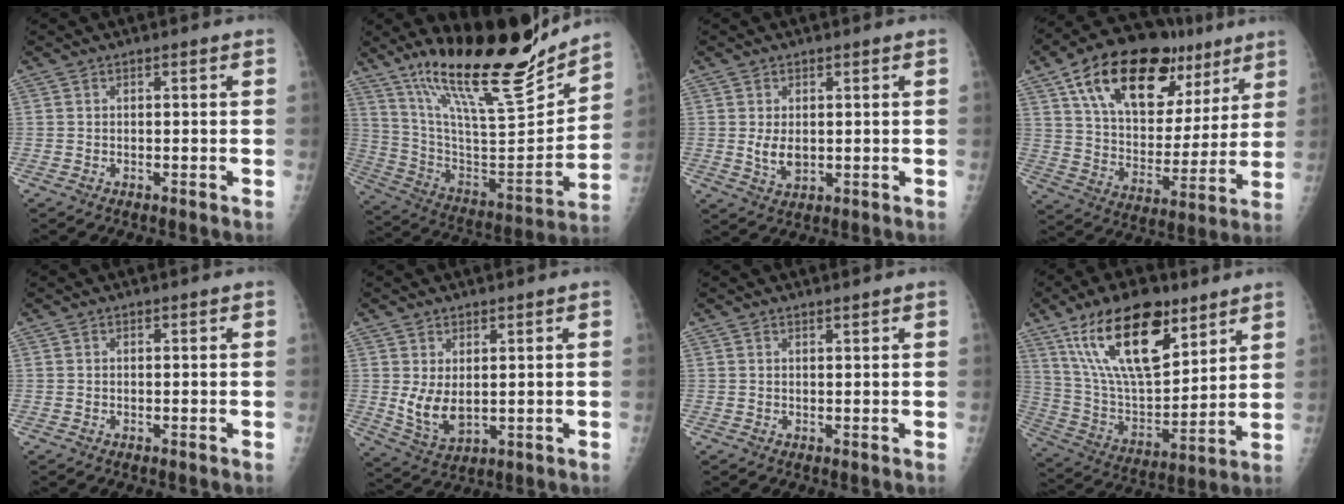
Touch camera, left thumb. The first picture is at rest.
{"total": 26.2, "force": [20.0, 5.6, 16.1], "torque": [-0.232, -0.103, 0.341]}
{"total": 4.0, "force": [0.3, 2.6, 3.0], "torque": [-0.047, -0.009, 0.013]}
{"total": 25.7, "force": [13.7, 14.3, 16.5], "torque": [-0.224, -0.017, 0.226]}
{"total": 0.0}
{"total": 6.2, "force": [1.1, 3.6, 4.9], "torque": [-0.085, -0.019, 0.037]}
{"total": 0.7, "force": [0.6, 0.0, 0.2], "torque": [-0.004, -0.006, 0.012]}
{"total": 22.3, "force": [12.7, 10.0, 15.4], "torque": [-0.245, -0.052, 0.238]}